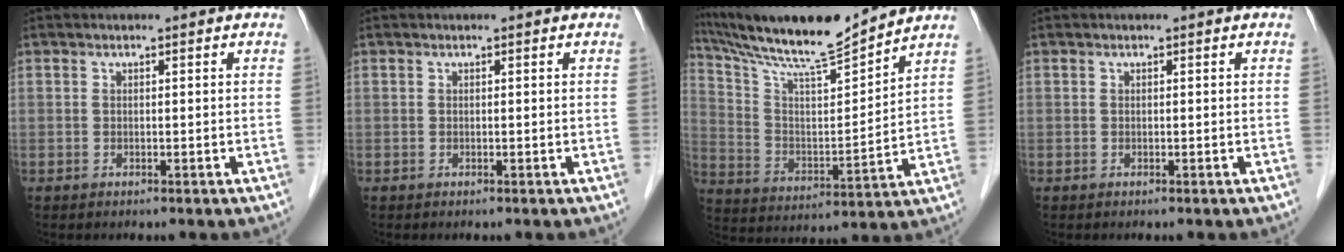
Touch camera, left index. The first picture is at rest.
{"total": 0.0}
{"total": 15.5, "force": [14.2, -0.1, 6.4], "torque": [-0.128, 0.002, 0.255]}
{"total": 0.0}